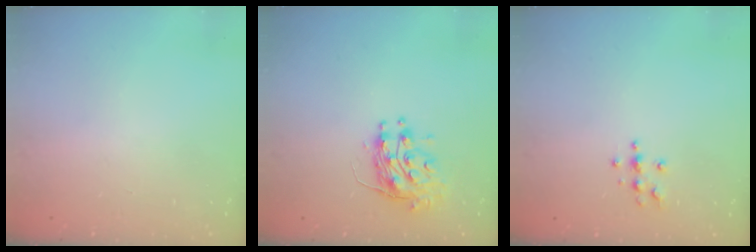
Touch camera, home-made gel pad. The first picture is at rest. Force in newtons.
{"total": 10.9, "press": 10.8, "slide": 0.8}
{"total": 5.6, "press": 5.5, "slide": 0.7}